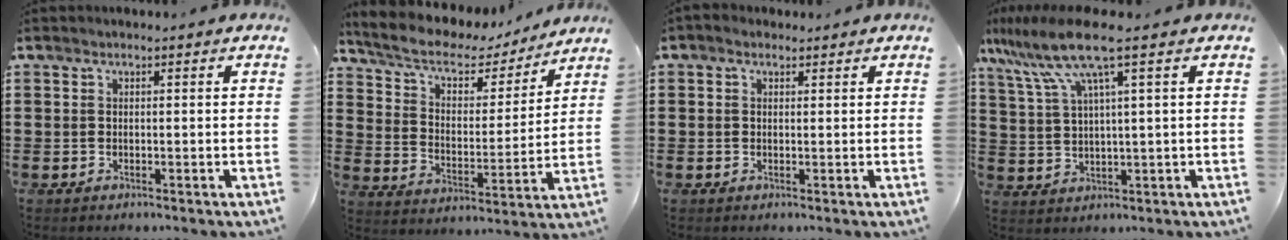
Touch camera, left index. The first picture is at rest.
{"total": 7.1, "force": [5.4, 3.1, 3.3], "torque": [-0.089, -0.026, 0.091]}
{"total": 0.8, "force": [0.3, 0.7, 0.3], "torque": [-0.008, 0.005, 0.005]}
{"total": 9.3, "force": [5.2, 0.5, 7.7], "torque": [-0.184, -0.022, 0.085]}